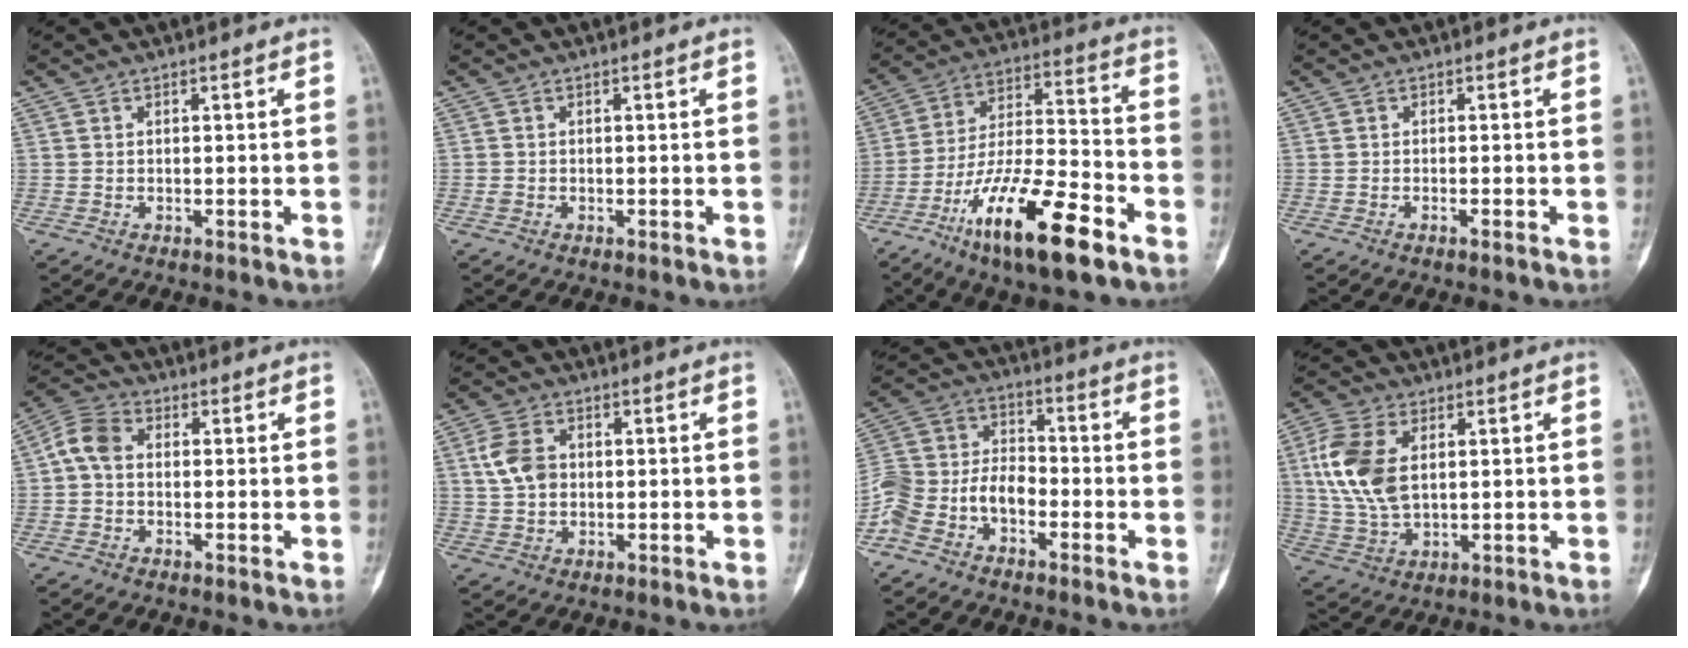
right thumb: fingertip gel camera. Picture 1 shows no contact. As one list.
[{"total": 0.8, "force": [-0.3, 0.6, 0.3], "torque": [-0.007, 0.001, -0.005]}, {"total": 20.0, "force": [-11.1, 5.4, 15.7], "torque": [-0.295, 0.056, -0.195]}, {"total": 0.8, "force": [-0.6, 0.0, 0.6], "torque": [-0.013, 0.003, -0.008]}, {"total": 5.9, "force": [0.2, 4.3, 4.1], "torque": [-0.079, 0.019, -0.008]}, {"total": 6.3, "force": [0.9, 4.6, 4.2], "torque": [-0.078, 0.005, 0.016]}, {"total": 11.8, "force": [-5.6, 7.7, 6.9], "torque": [-0.140, 0.050, -0.120]}, {"total": 12.3, "force": [2.5, 7.2, 9.6], "torque": [-0.208, -0.003, 0.053]}]